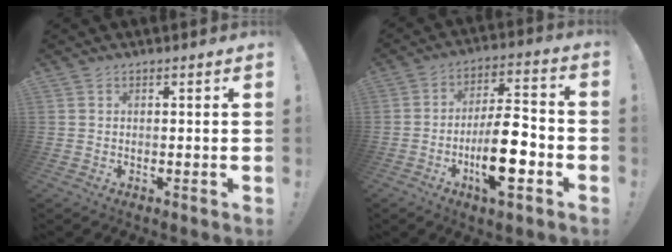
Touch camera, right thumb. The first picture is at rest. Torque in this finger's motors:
{"motor_torque": [2.49, 1.67, 1.30, -1.21, 0.09]}